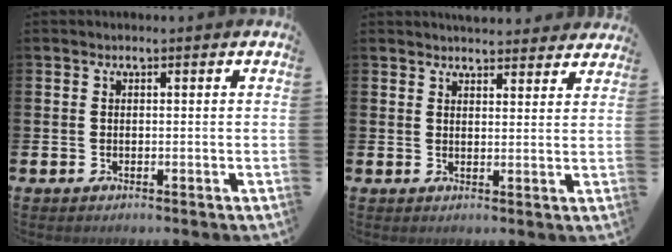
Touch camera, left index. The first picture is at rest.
{"total": 3.8, "force": [3.7, 0.6, 0.0], "torque": [0.002, -0.022, 0.068]}